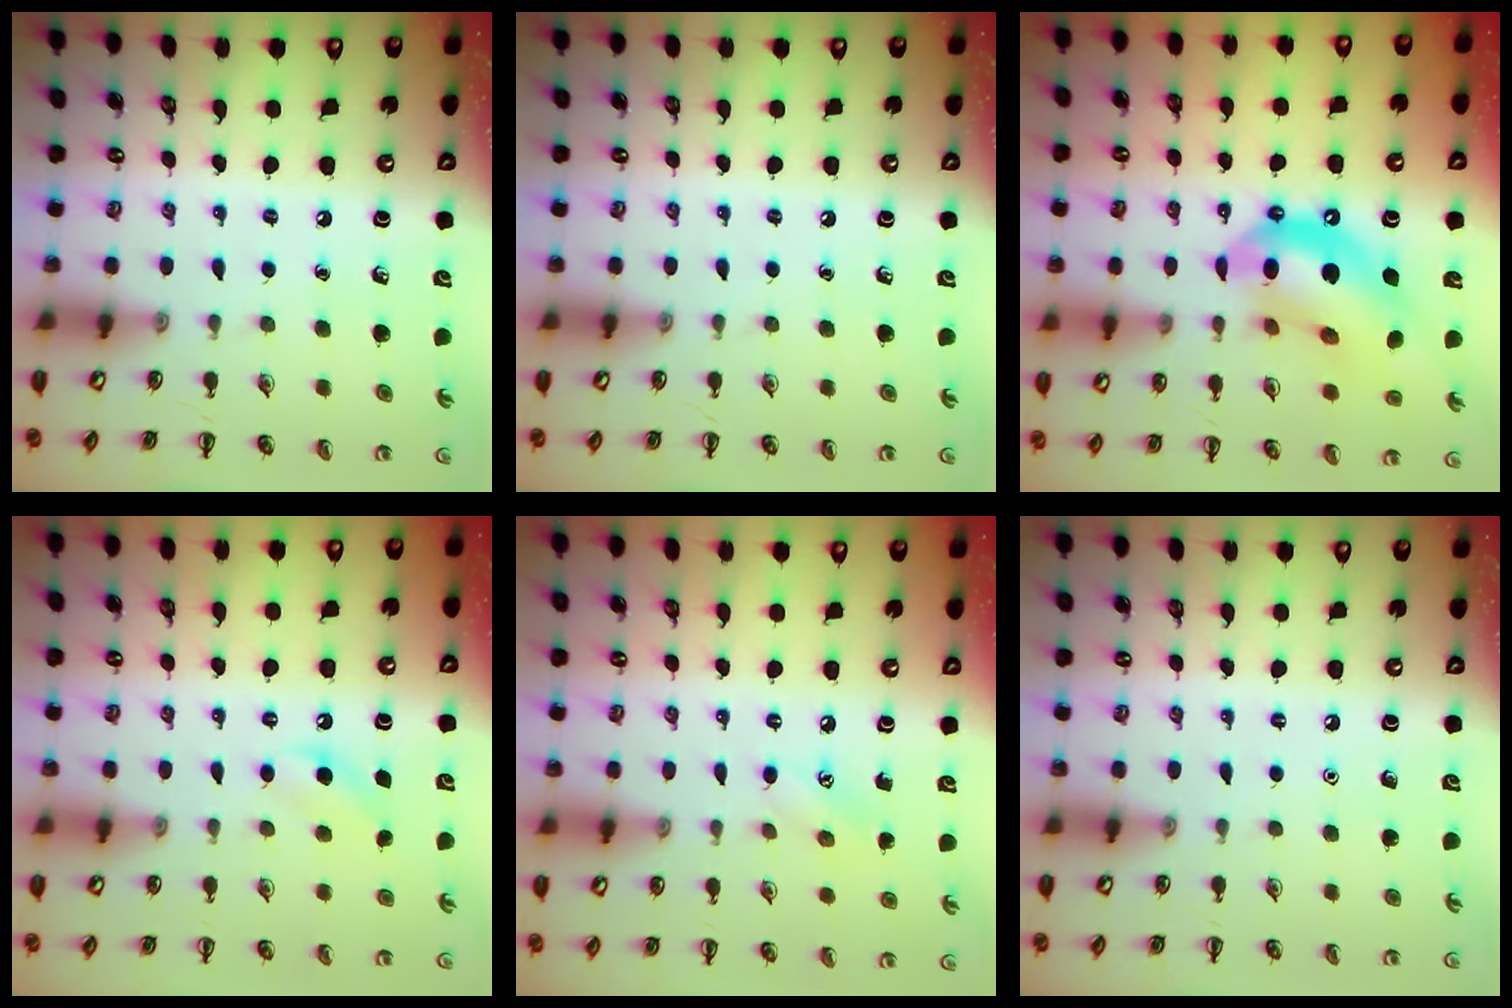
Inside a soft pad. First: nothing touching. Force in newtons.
{"total": 0.0}
{"total": 16.5, "press": 15.9, "slide": 4.3}
{"total": 5.6, "press": 5.4, "slide": 1.5}
{"total": 5.6, "press": 5.4, "slide": 1.4}
{"total": 1.5, "press": 1.5, "slide": 0.1}